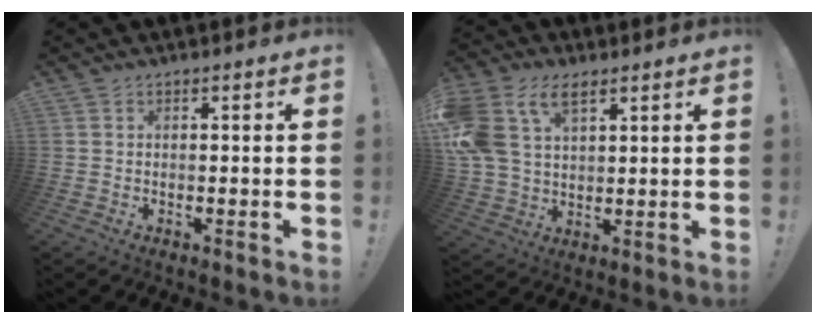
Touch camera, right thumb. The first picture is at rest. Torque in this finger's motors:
{"motor_torque": [1.00, 1.06, 1.76, 0.40, 0.28]}